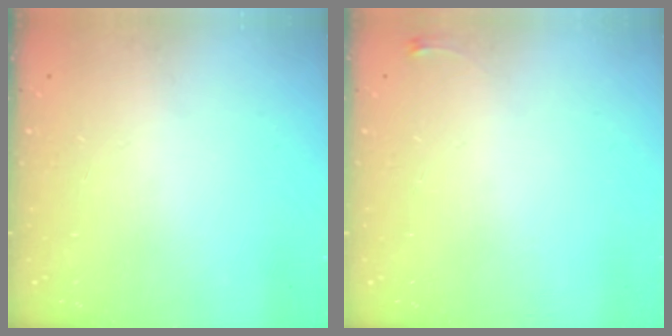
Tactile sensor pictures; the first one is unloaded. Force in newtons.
{"total": 2.6, "press": 2.6, "slide": 0.6}